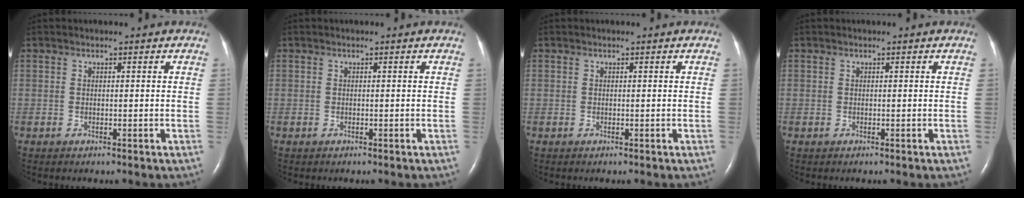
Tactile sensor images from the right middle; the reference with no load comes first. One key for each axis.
{"total": 0.0}
{"total": 0.0}
{"total": 0.0}